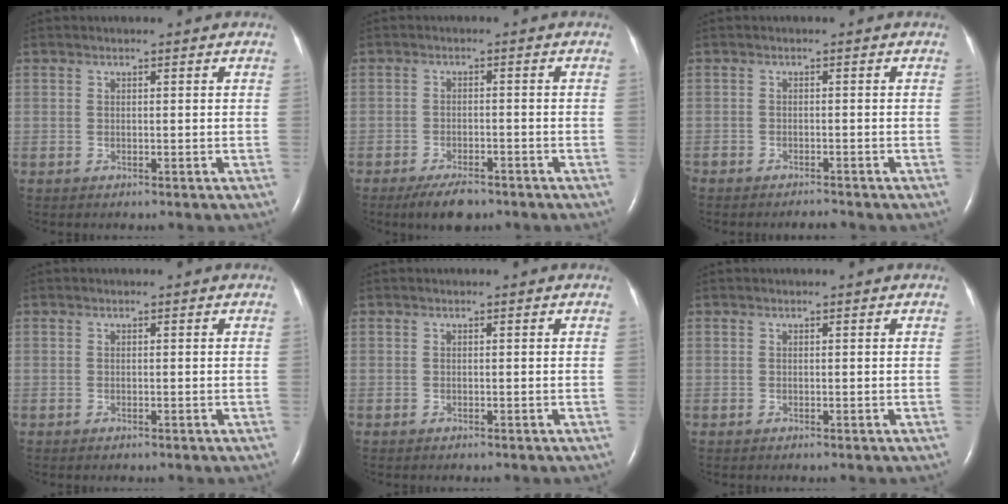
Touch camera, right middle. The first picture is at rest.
{"total": 4.9, "force": [-3.7, 1.7, 2.8], "torque": [-0.054, -0.004, -0.058]}
{"total": 1.8, "force": [-1.7, 0.4, 0.4], "torque": [-0.011, -0.005, -0.026]}
{"total": 0.0}
{"total": 0.0}
{"total": 0.0}